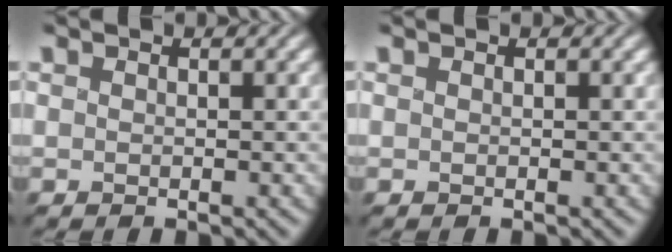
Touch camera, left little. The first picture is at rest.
{"total": 0.0}